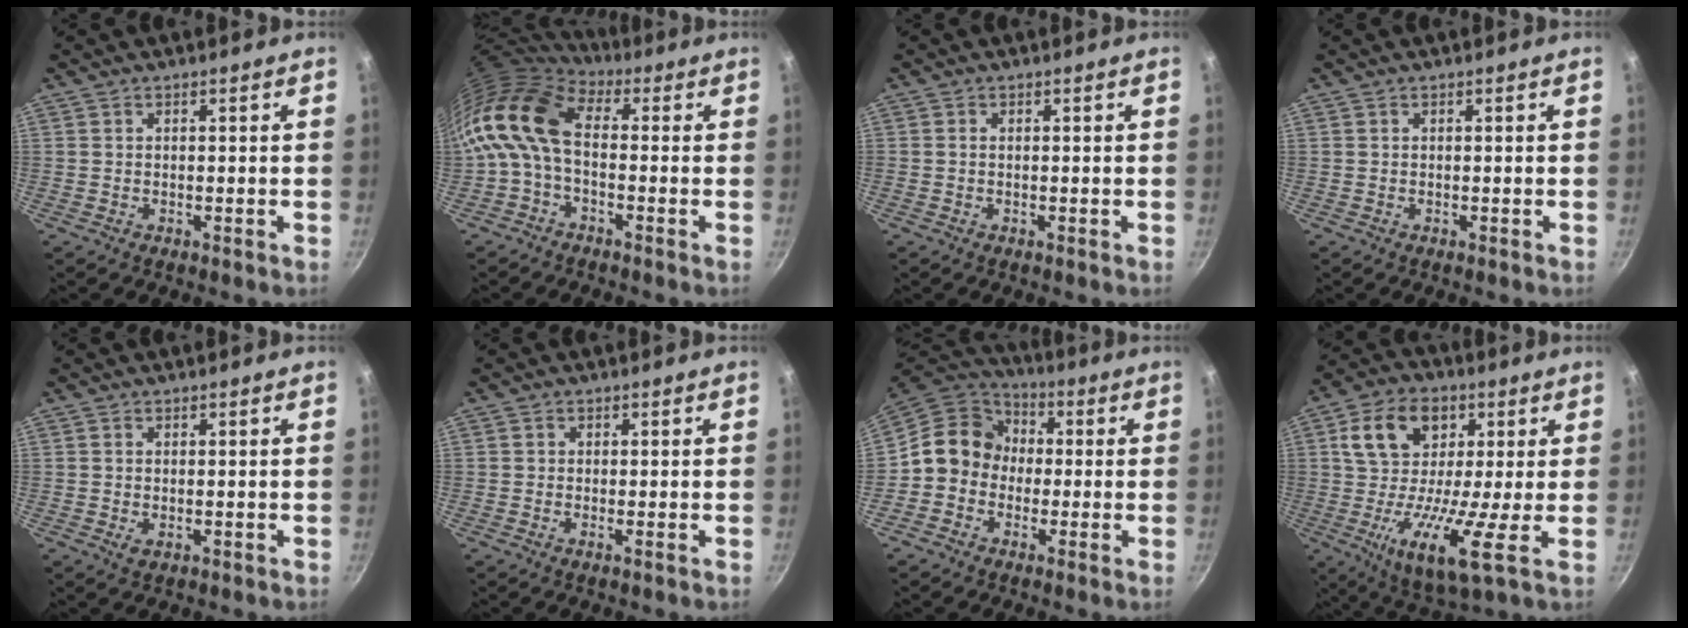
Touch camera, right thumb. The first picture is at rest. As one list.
[{"total": 11.8, "force": [-0.7, 7.1, 9.4], "torque": [-0.178, 0.027, -0.033]}, {"total": 0.5, "force": [0.1, 0.4, 0.4], "torque": [-0.007, 0.003, 0.000]}, {"total": 0.0}, {"total": 1.2, "force": [0.0, 0.7, 1.0], "torque": [-0.018, -0.002, 0.000]}, {"total": 0.7, "force": [-0.1, 0.4, 0.5], "torque": [-0.013, 0.001, -0.007]}, {"total": 11.0, "force": [-0.4, 9.9, 4.8], "torque": [-0.045, 0.033, -0.029]}, {"total": 17.3, "force": [1.3, 9.1, 14.7], "torque": [-0.237, 0.001, 0.000]}]